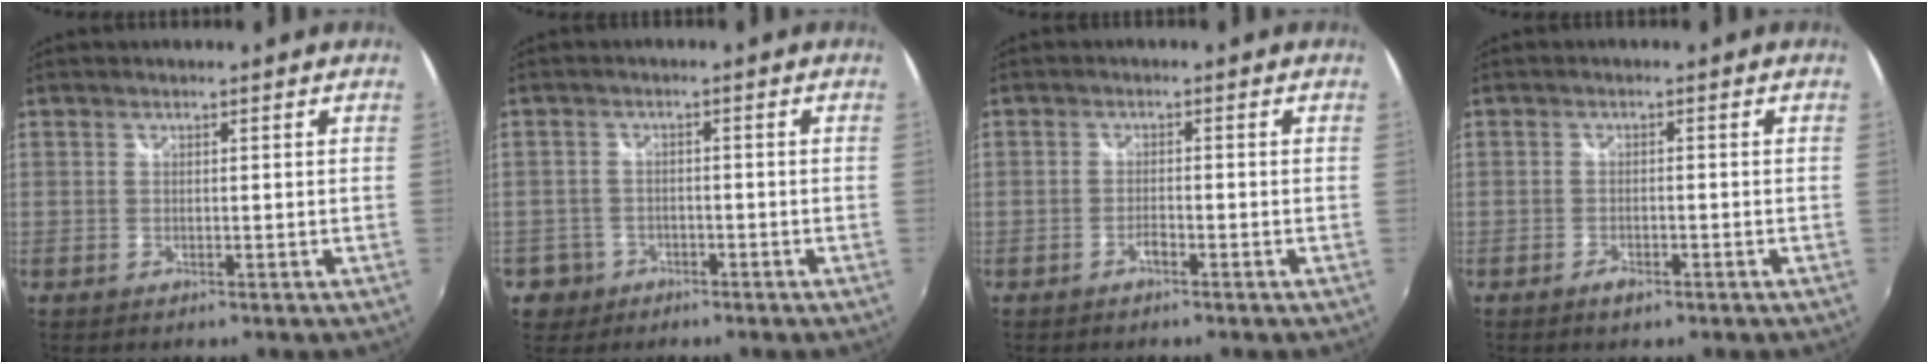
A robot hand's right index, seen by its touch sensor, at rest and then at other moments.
{"total": 4.7, "force": [-2.1, 4.2, 0.2], "torque": [-0.022, 0.014, -0.037]}
{"total": 1.4, "force": [-1.1, 0.3, 0.7], "torque": [-0.017, 0.001, -0.023]}
{"total": 2.0, "force": [-1.5, 0.9, 1.1], "torque": [-0.026, -0.003, -0.029]}